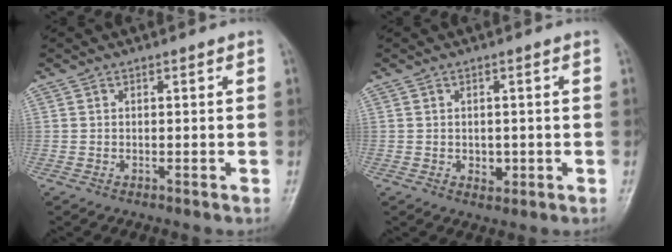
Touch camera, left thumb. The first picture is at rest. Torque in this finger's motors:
{"motor_torque": [-0.16, 0.15, 0.22, -0.06, 0.00]}